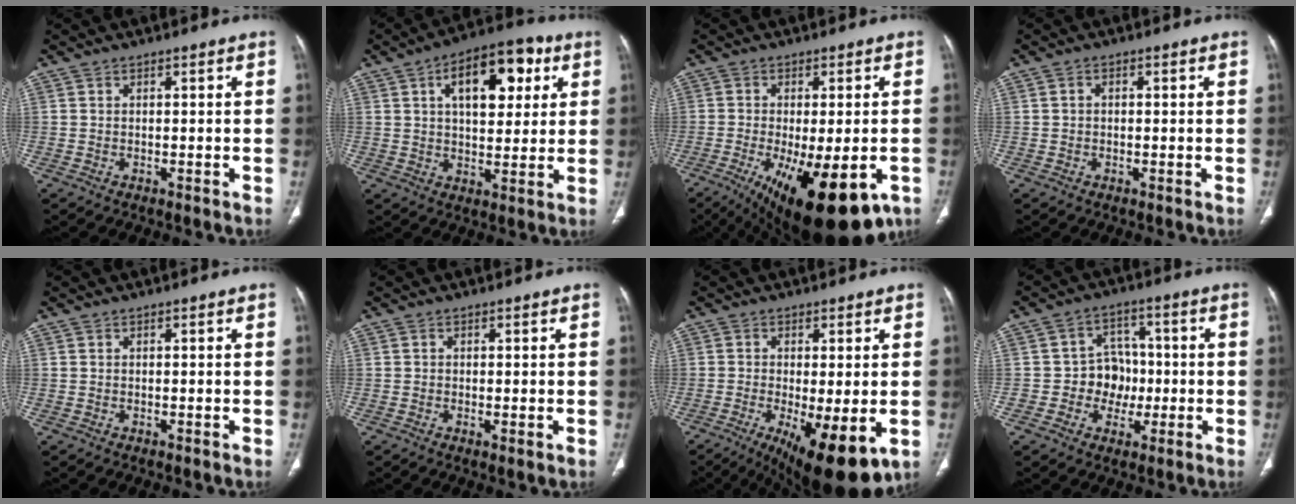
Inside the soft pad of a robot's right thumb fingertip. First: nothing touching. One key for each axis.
{"total": 15.4, "fx": 5.4, "fy": 8.1, "fz": 11.9, "tx": -0.136, "ty": 0.005, "tz": 0.077}
{"total": 20.1, "fx": -8.9, "fy": 7.7, "fz": 16.3, "tx": -0.224, "ty": -0.018, "tz": -0.120}
{"total": 1.1, "fx": 0.1, "fy": 0.8, "fz": 0.7, "tx": -0.008, "ty": 0.005, "tz": 0.000}
{"total": 0.0}
{"total": 1.1, "fx": -0.2, "fy": 0.3, "fz": 1.0, "tx": -0.022, "ty": -0.005, "tz": -0.004}
{"total": 14.0, "fx": -4.6, "fy": 4.5, "fz": 12.4, "tx": -0.176, "ty": -0.022, "tz": -0.058}
{"total": 7.8, "fx": -1.3, "fy": 6.8, "fz": 3.5, "tx": -0.001, "ty": 0.022, "tz": -0.025}